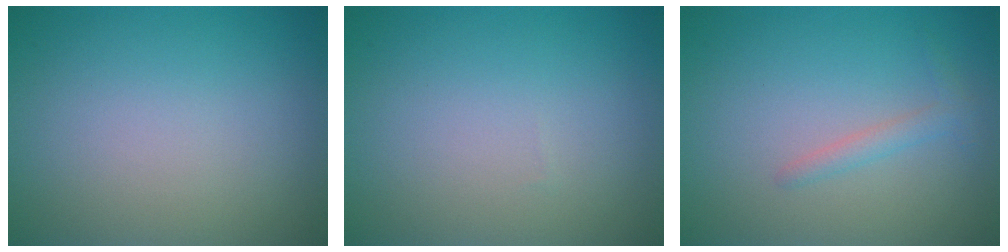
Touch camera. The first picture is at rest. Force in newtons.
{"total": 0.0}
{"total": 1.3, "press": 1.3, "slide": 0.1}